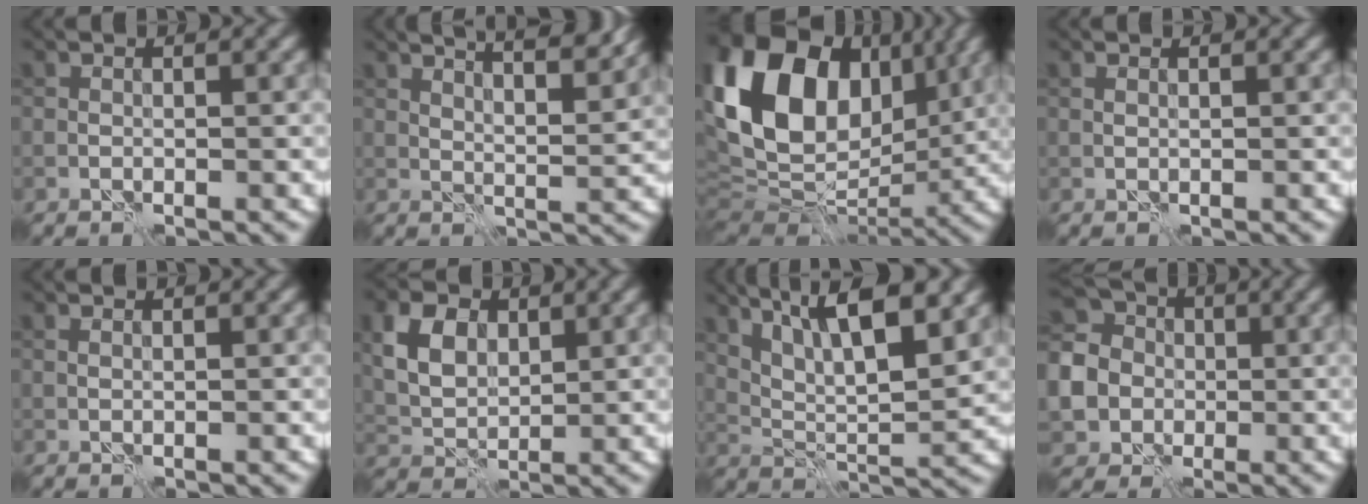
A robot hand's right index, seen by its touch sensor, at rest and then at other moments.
{"total": 9.8, "force": [7.0, 2.9, 6.1], "torque": [-0.053, 0.026, 0.061]}
{"total": 19.2, "force": [4.6, 13.7, 12.6], "torque": [-0.230, 0.029, 0.100]}
{"total": 0.0}
{"total": 0.0}
{"total": 5.1, "force": [1.6, 3.5, 3.3], "torque": [-0.074, 0.000, 0.029]}
{"total": 10.1, "force": [6.0, 2.9, 7.7], "torque": [-0.125, 0.011, 0.085]}
{"total": 9.8, "force": [-2.1, 8.8, 3.7], "torque": [-0.092, -0.011, -0.061]}